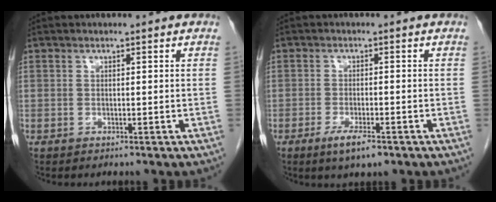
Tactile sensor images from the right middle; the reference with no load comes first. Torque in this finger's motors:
{"motor_torque": [1.20, -0.73, 0.13, 0.04]}